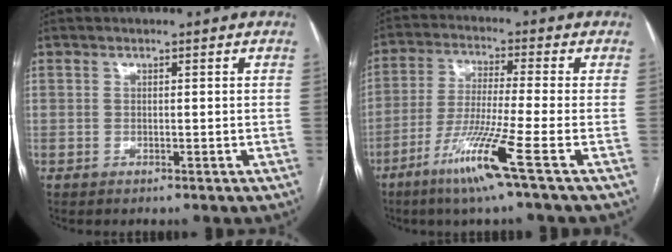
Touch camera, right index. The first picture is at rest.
{"total": 10.6, "force": [-5.5, -1.6, 8.9], "torque": [-0.174, -0.029, -0.111]}